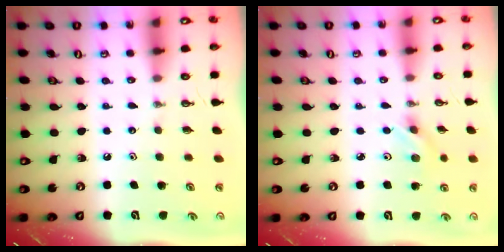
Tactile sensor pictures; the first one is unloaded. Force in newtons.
{"total": 3.6, "press": 3.3, "slide": 1.3}